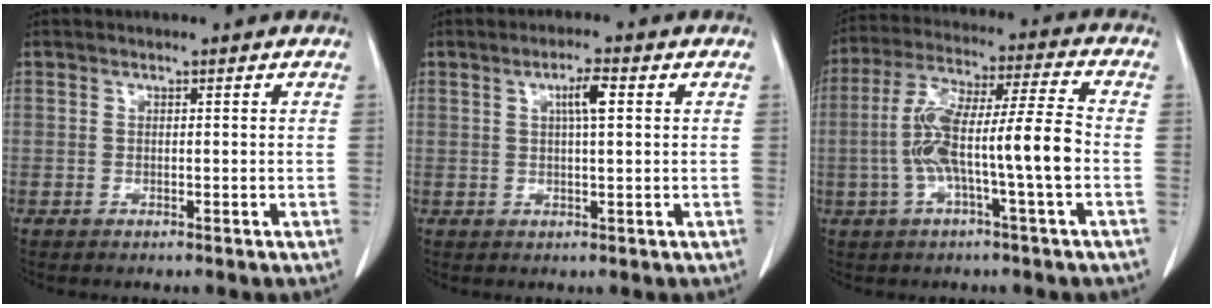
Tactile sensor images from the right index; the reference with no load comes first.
{"total": 3.6, "force": [1.1, 0.3, 3.4], "torque": [-0.059, 0.004, 0.018]}
{"total": 12.6, "force": [-2.4, 0.4, 12.4], "torque": [-0.240, 0.025, -0.047]}